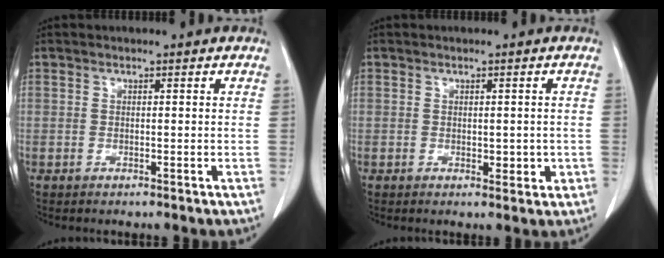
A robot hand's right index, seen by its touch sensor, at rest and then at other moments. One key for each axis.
{"total": 2.3, "fx": -0.2, "fy": 1.4, "fz": 1.8, "tx": -0.015, "ty": 0.003, "tz": 0.007}